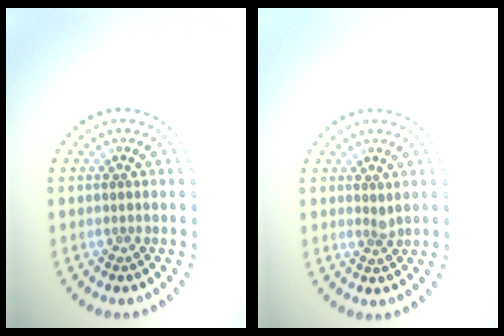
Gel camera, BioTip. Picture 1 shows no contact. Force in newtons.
{"total": 0.8, "press": 0.5, "slide": 0.5}